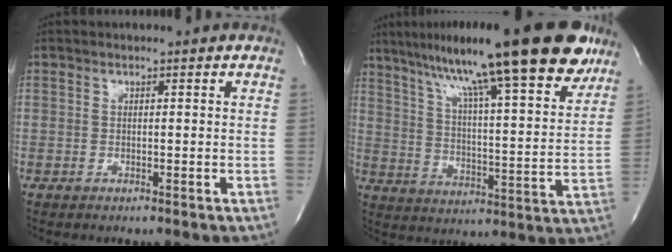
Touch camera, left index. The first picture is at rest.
{"total": 26.0, "force": [18.8, 2.9, 17.8], "torque": [-0.282, 0.025, 0.272]}